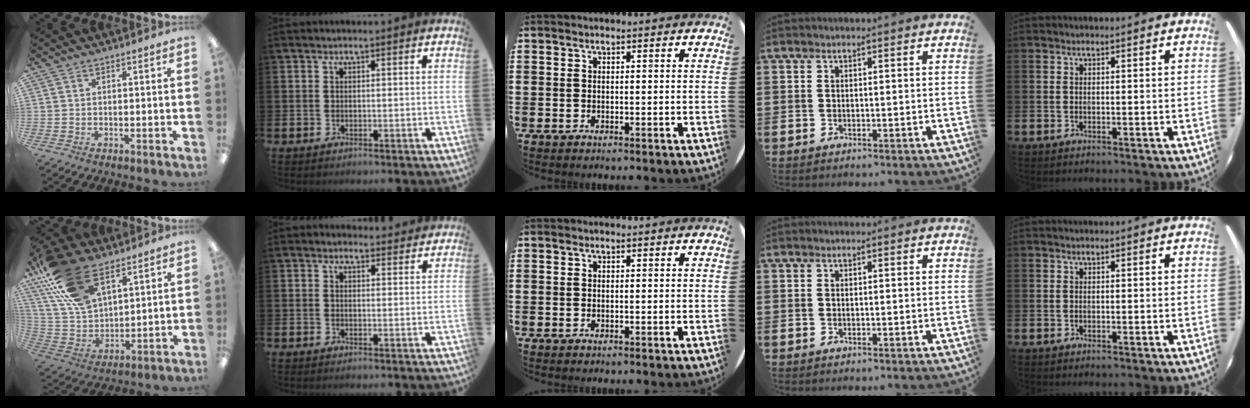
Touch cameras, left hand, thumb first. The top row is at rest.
{"thumb": {"total": 21.2, "force": [12.5, 11.2, 13.1], "torque": [-0.293, -0.047, 0.229]}, "index": {"total": 1.8, "force": [1.7, 0.7, 0.0], "torque": [0.004, -0.004, 0.028]}}